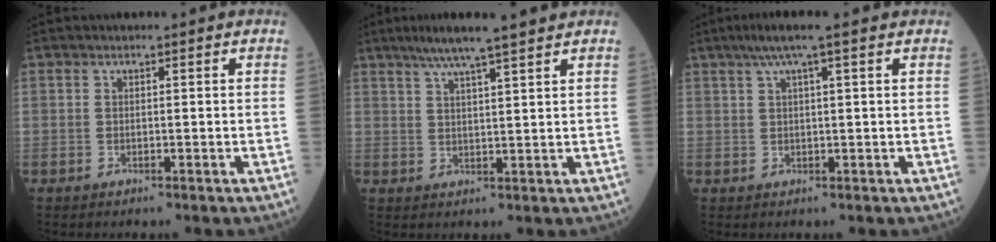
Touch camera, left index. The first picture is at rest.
{"total": 7.9, "force": [6.3, -0.5, 4.7], "torque": [-0.080, 0.020, 0.099]}
{"total": 5.5, "force": [3.6, 0.0, 4.1], "torque": [-0.076, 0.026, 0.063]}